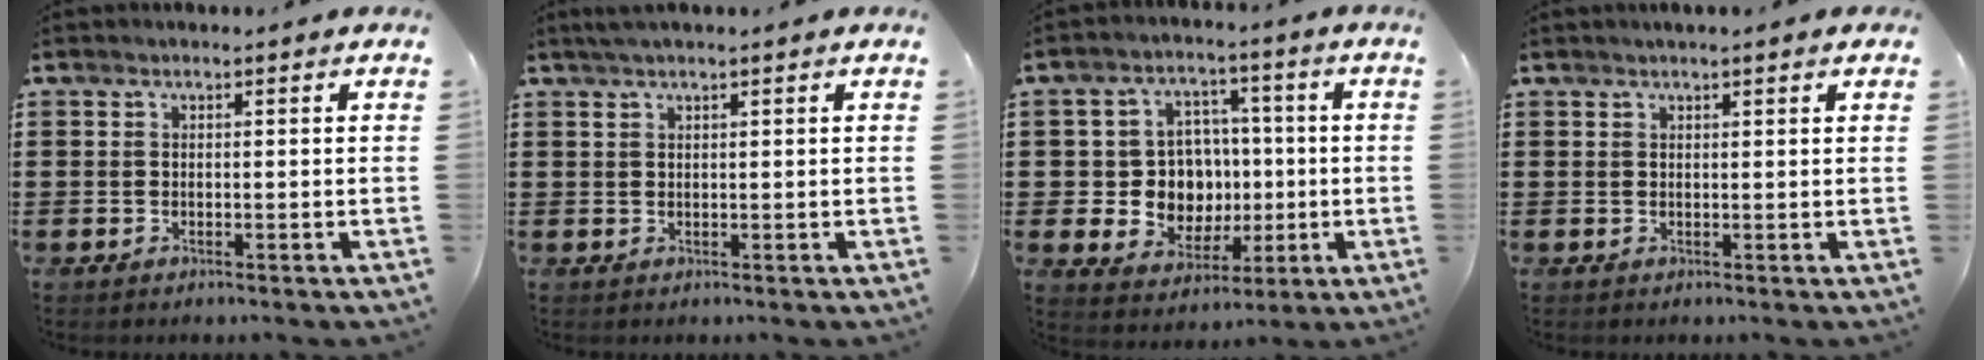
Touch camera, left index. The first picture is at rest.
{"total": 1.4, "force": [0.9, 0.0, 1.1], "torque": [-0.021, 0.001, 0.018]}
{"total": 8.6, "force": [0.1, 7.8, 3.6], "torque": [-0.079, 0.016, 0.010]}
{"total": 1.2, "force": [0.9, -0.1, 0.8], "torque": [-0.014, 0.000, 0.018]}